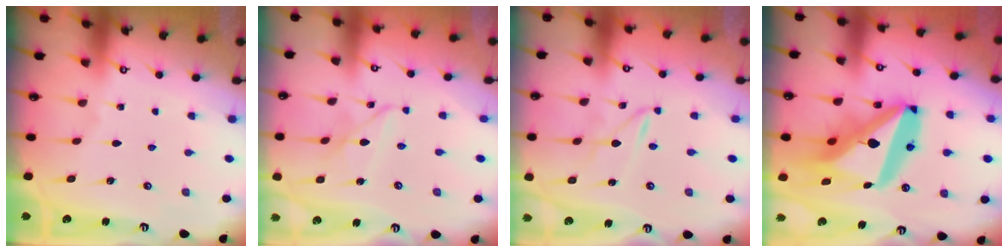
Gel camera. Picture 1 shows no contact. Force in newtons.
{"total": 6.8, "press": 6.8, "slide": 0.5}
{"total": 1.7, "press": 1.7, "slide": 0.1}
{"total": 21.8, "press": 21.7, "slide": 2.5}